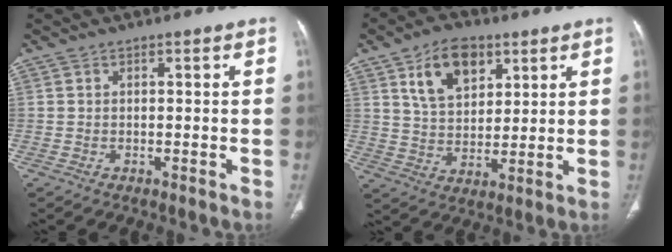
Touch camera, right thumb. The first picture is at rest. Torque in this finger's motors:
{"motor_torque": [-0.11, 0.24, 0.02, 0.01, 0.09]}